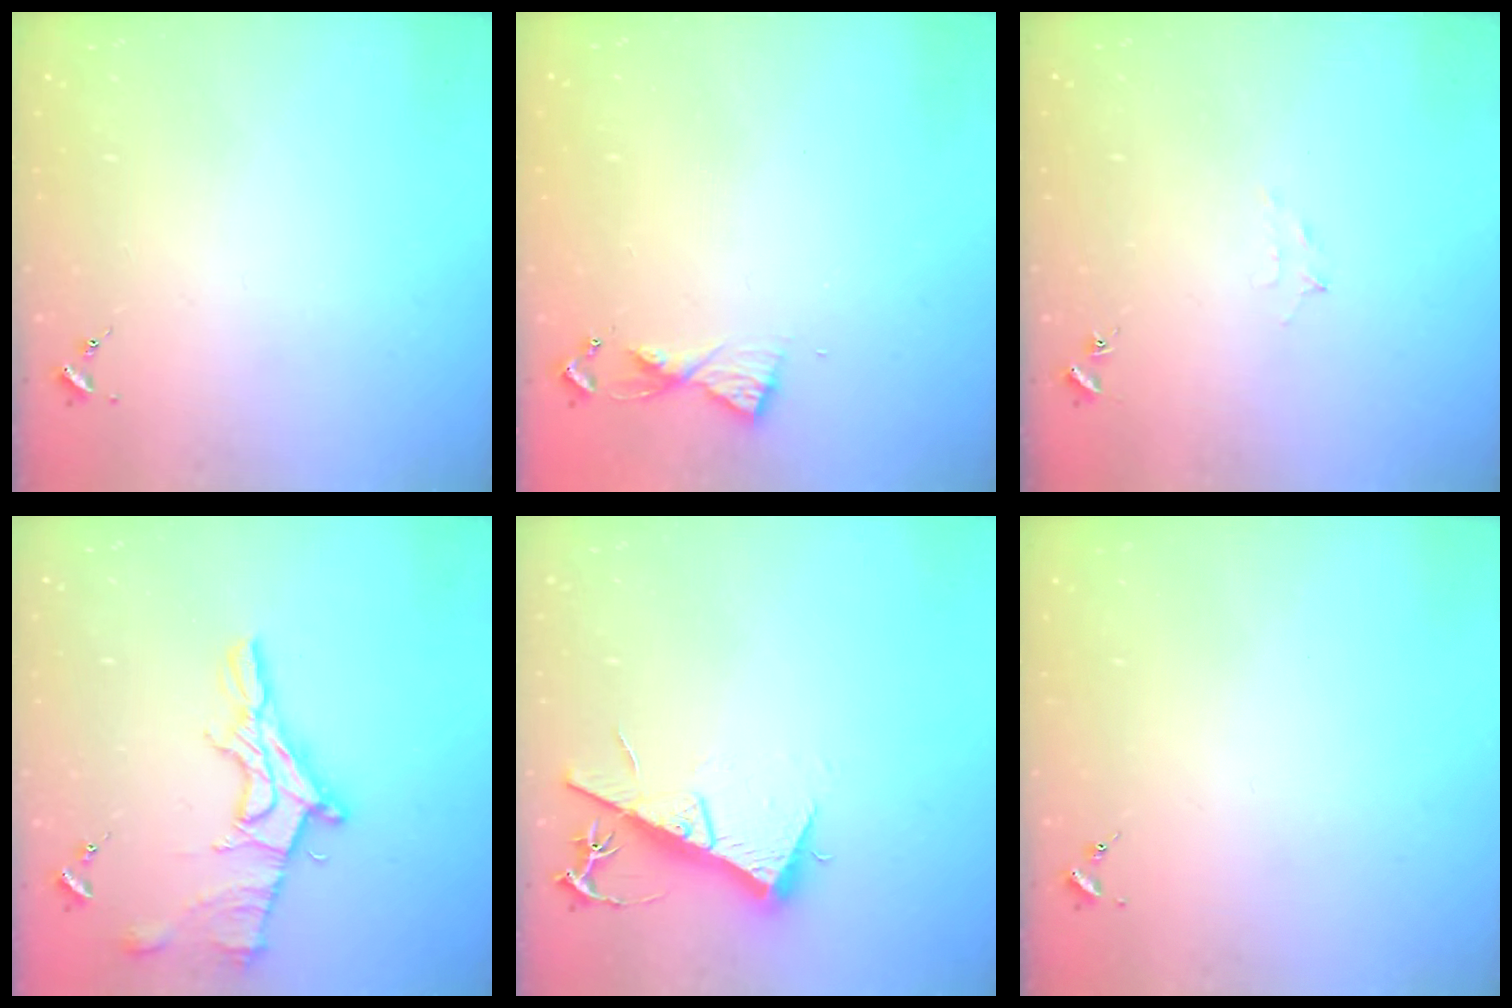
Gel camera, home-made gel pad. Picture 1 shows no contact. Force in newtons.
{"total": 5.5, "press": 5.4, "slide": 0.6}
{"total": 5.3, "press": 5.1, "slide": 1.0}
{"total": 14.1, "press": 14.1, "slide": 1.3}
{"total": 12.5, "press": 12.5, "slide": 0.5}
{"total": 0.0}